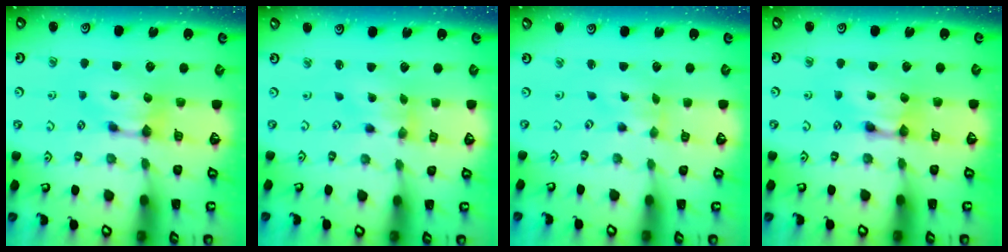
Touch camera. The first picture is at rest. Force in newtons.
{"total": 1.8, "press": 1.3, "slide": 1.3}
{"total": 2.7, "press": 2.6, "slide": 1.0}
{"total": 2.2, "press": 2.2, "slide": 0.1}